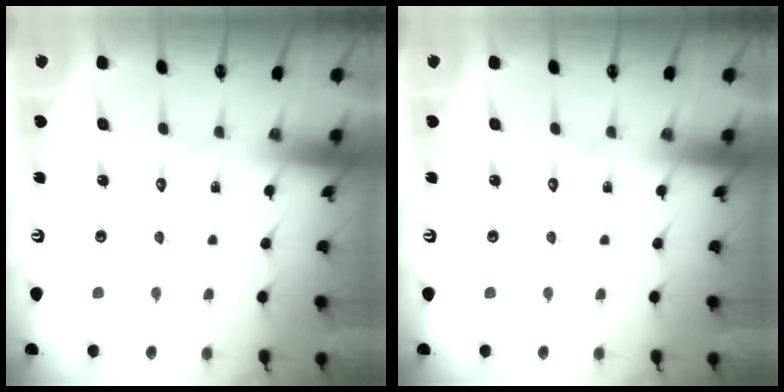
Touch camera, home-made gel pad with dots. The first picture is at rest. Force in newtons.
{"total": 0.0}